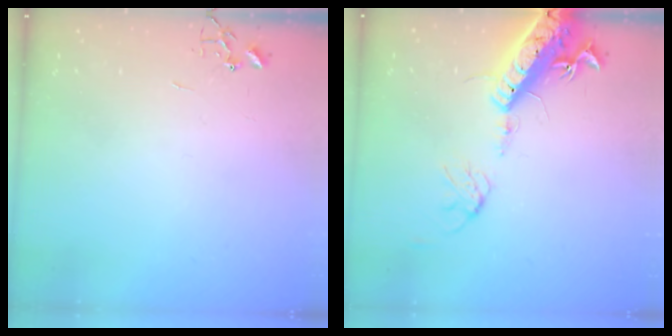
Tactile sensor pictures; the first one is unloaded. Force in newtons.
{"total": 18.0, "press": 17.6, "slide": 4.1}